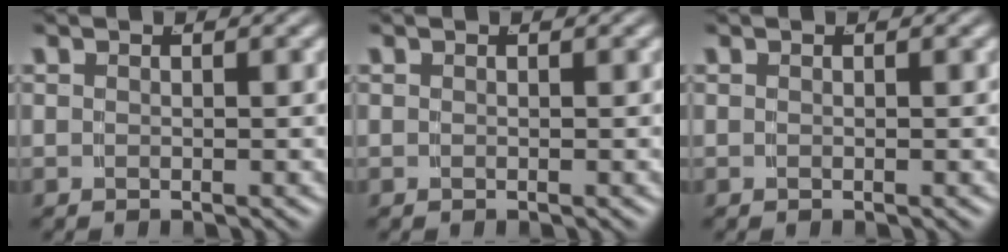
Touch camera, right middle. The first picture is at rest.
{"total": 0.0}
{"total": 0.0}